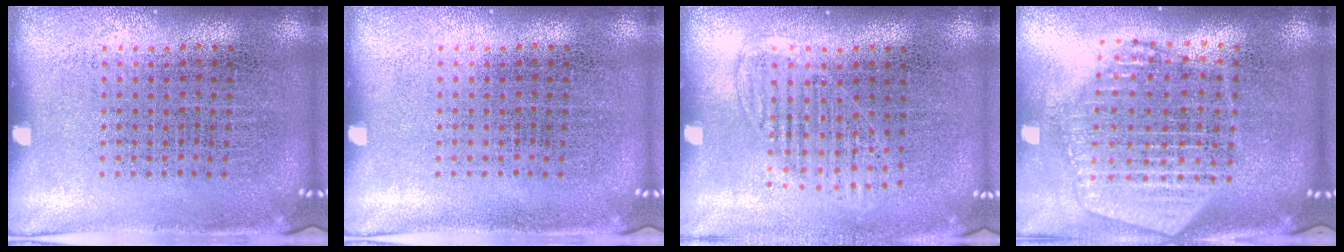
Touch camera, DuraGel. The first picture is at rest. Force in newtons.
{"total": 0.0}
{"total": 1.4, "press": 1.2, "slide": 0.7}
{"total": 2.3, "press": 2.1, "slide": 1.1}